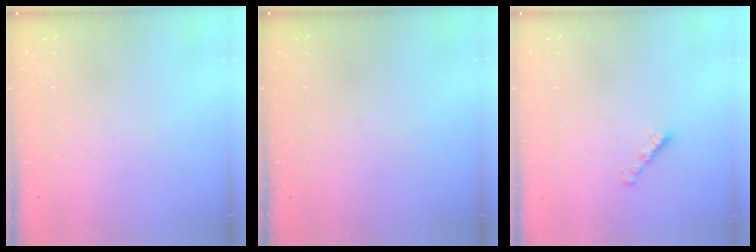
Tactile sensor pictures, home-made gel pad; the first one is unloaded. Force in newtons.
{"total": 0.0}
{"total": 2.7, "press": 2.6, "slide": 0.7}